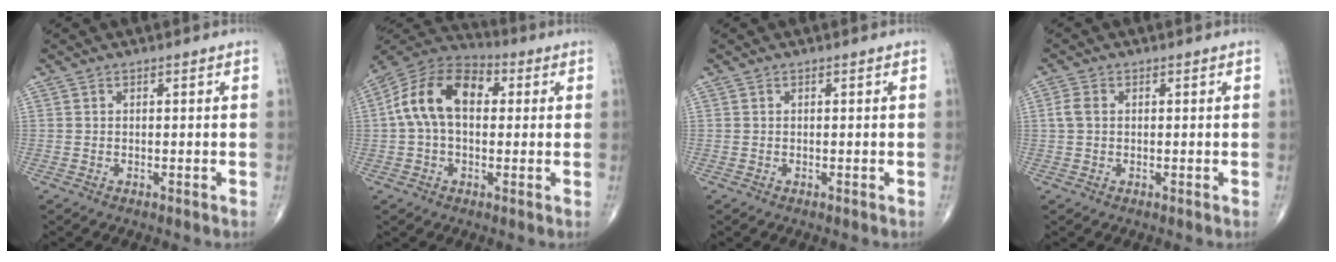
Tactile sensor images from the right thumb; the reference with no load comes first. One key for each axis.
{"total": 14.2, "fx": 2.0, "fy": 8.8, "fz": 10.9, "tx": -0.197, "ty": 0.036, "tz": 0.024}
{"total": 0.0}
{"total": 2.4, "fx": 0.3, "fy": 1.6, "fz": 1.7, "tx": -0.042, "ty": 0.006, "tz": 0.004}